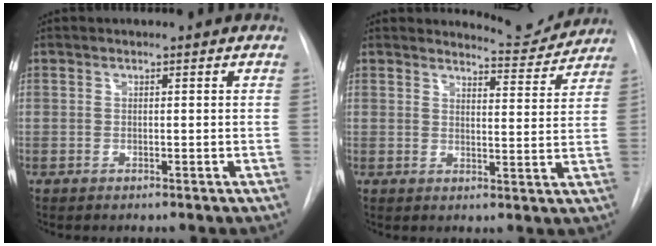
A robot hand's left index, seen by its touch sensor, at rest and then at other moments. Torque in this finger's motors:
{"motor_torque": [0.69, -0.82, 0.04, -0.02]}